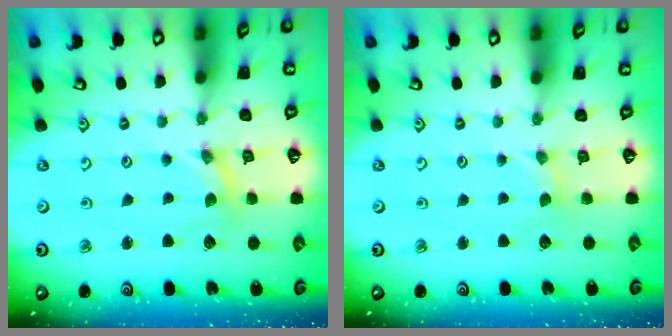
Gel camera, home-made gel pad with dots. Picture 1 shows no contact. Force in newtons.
{"total": 0.6, "press": 0.5, "slide": 0.1}